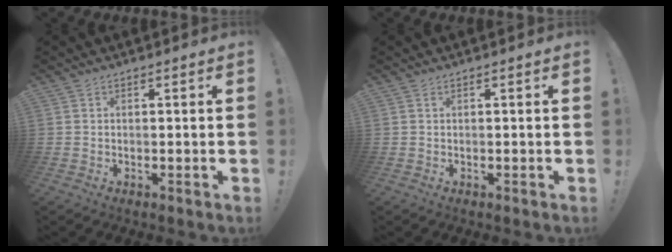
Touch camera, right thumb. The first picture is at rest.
{"total": 0.0}